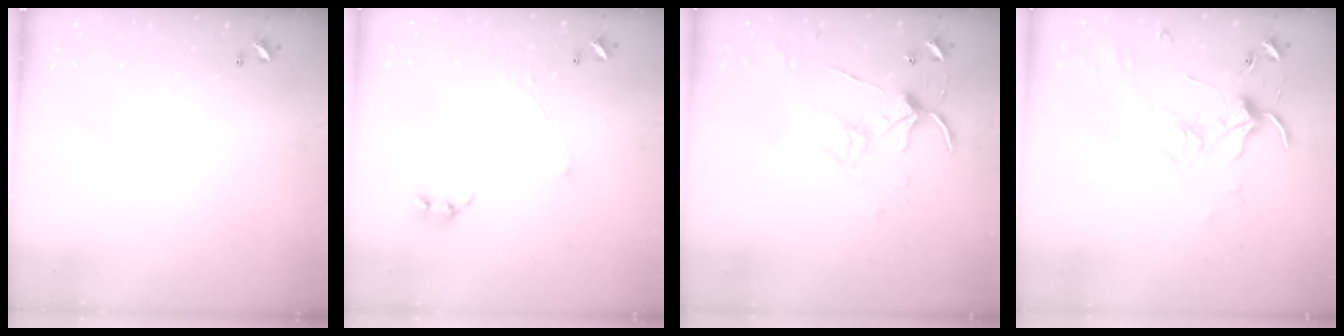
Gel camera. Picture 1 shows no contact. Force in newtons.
{"total": 2.9, "press": 2.9, "slide": 0.4}
{"total": 4.6, "press": 4.5, "slide": 0.7}
{"total": 1.8, "press": 1.8, "slide": 0.4}